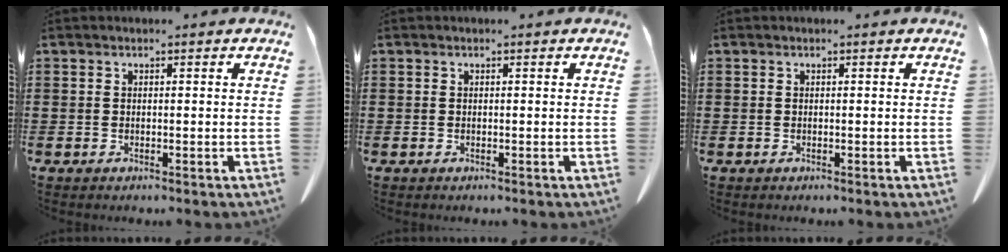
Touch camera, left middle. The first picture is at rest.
{"total": 0.0}
{"total": 0.0}